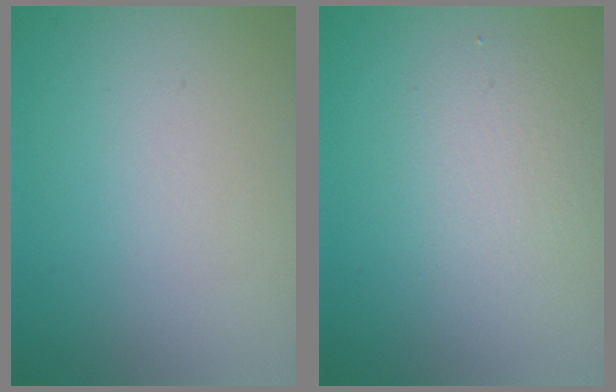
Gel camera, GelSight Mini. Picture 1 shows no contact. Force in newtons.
{"total": 2.2, "press": 2.2, "slide": 0.1}